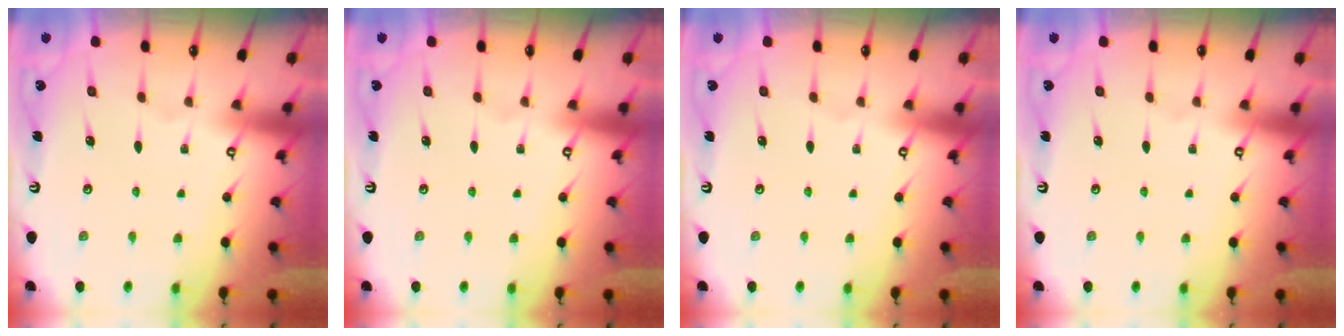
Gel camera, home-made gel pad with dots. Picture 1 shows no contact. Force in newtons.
{"total": 0.0}
{"total": 0.0}
{"total": 0.0}